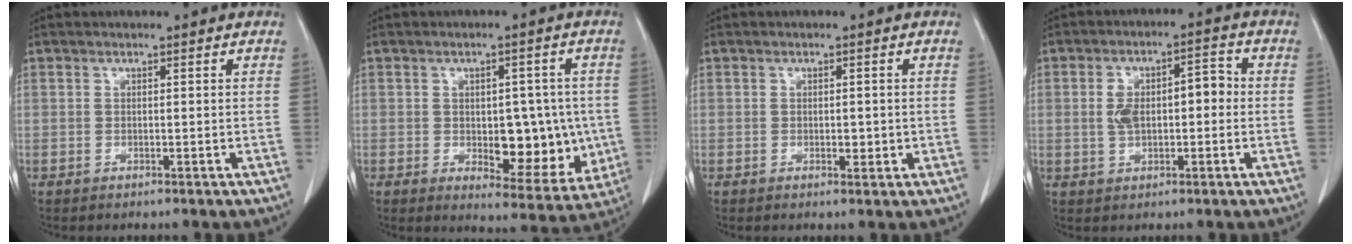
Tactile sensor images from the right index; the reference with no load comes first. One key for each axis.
{"total": 10.9, "fx": -1.0, "fy": 5.5, "fz": 9.3, "tx": -0.102, "ty": 0.004, "tz": 0.003}
{"total": 1.6, "fx": -0.1, "fy": 1.0, "fz": 1.3, "tx": -0.015, "ty": 0.000, "tz": 0.002}
{"total": 7.2, "fx": 0.0, "fy": 3.6, "fz": 6.2, "tx": -0.114, "ty": 0.032, "tz": 0.003}